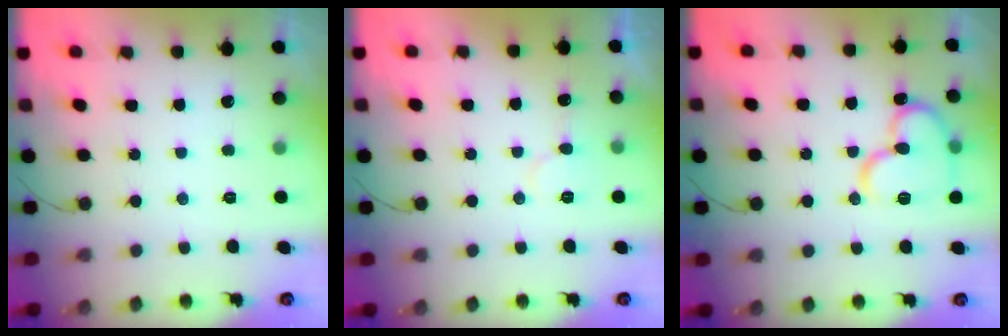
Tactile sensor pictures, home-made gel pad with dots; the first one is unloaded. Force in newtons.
{"total": 6.2, "press": 6.1, "slide": 0.6}
{"total": 14.5, "press": 14.3, "slide": 2.1}